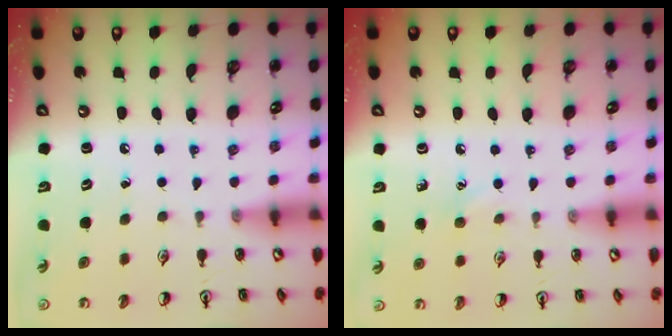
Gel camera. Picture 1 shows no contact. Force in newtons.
{"total": 5.5, "press": 5.2, "slide": 1.5}